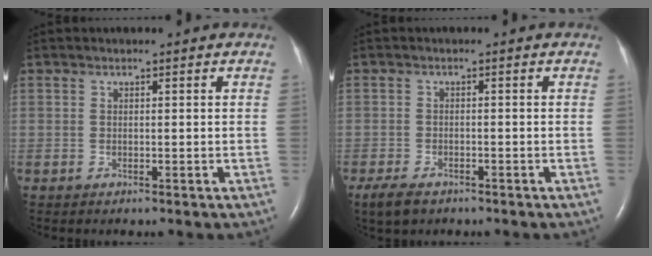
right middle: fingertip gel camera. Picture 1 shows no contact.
{"total": 4.0, "force": [-2.9, 1.8, 2.1], "torque": [-0.044, -0.008, -0.046]}